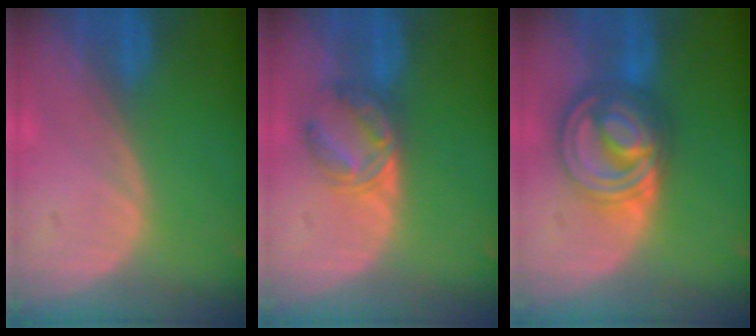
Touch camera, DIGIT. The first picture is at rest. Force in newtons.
{"total": 5.5, "press": 5.4, "slide": 1.0}
{"total": 9.2, "press": 9.2, "slide": 0.6}